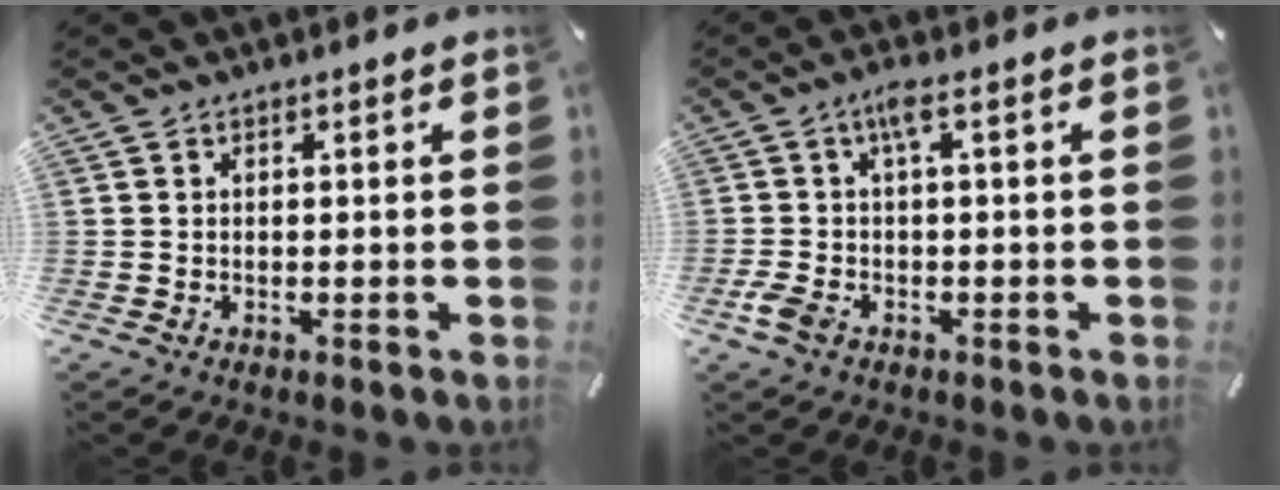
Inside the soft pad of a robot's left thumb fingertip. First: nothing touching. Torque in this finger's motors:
{"motor_torque": [0.09, 0.82, 0.48, 0.09, 0.03]}